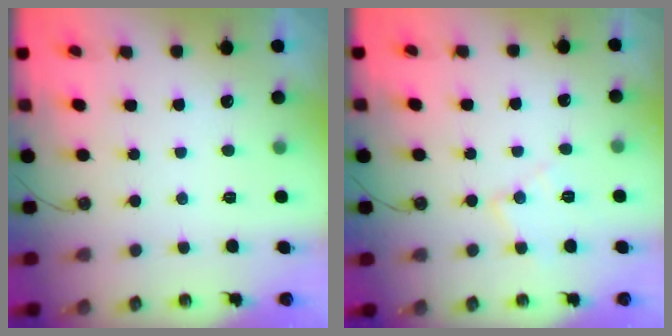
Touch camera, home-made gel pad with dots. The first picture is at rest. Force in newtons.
{"total": 8.1, "press": 8.1, "slide": 0.7}